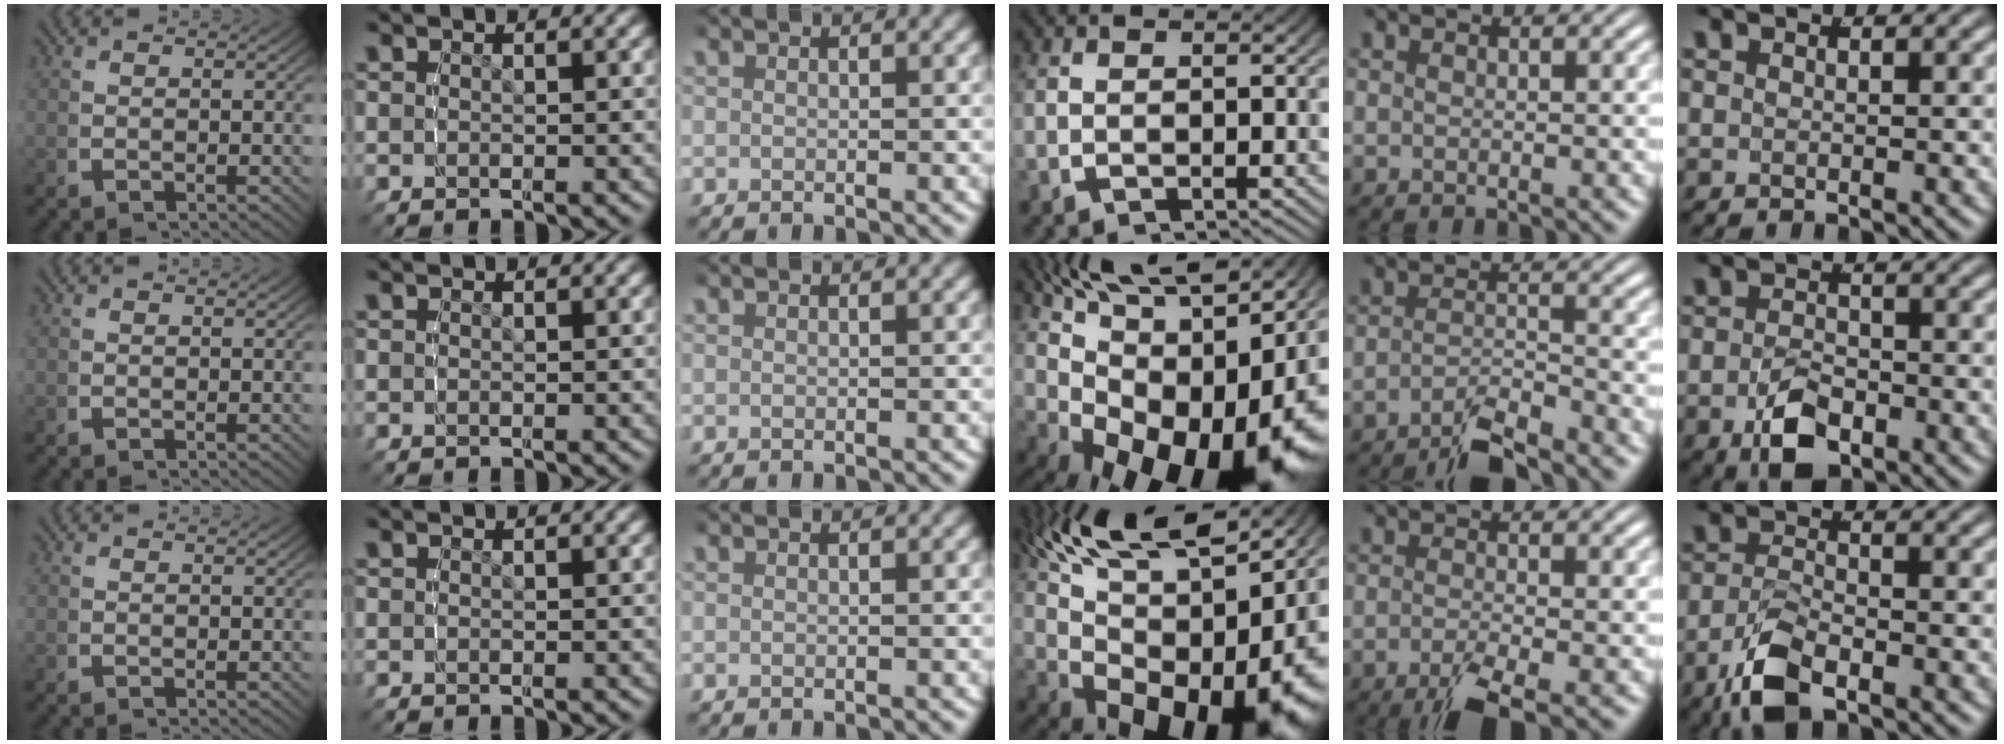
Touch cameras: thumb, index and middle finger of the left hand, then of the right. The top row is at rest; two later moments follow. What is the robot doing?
{"motion": "lift_and_place", "object": "glasses"}